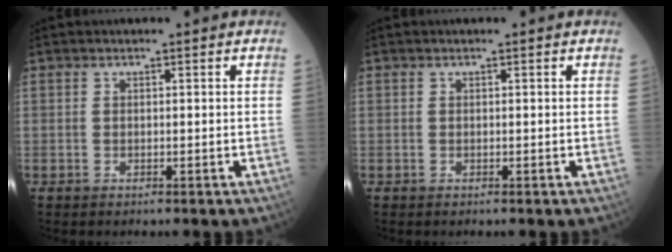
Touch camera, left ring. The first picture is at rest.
{"total": 0.0}